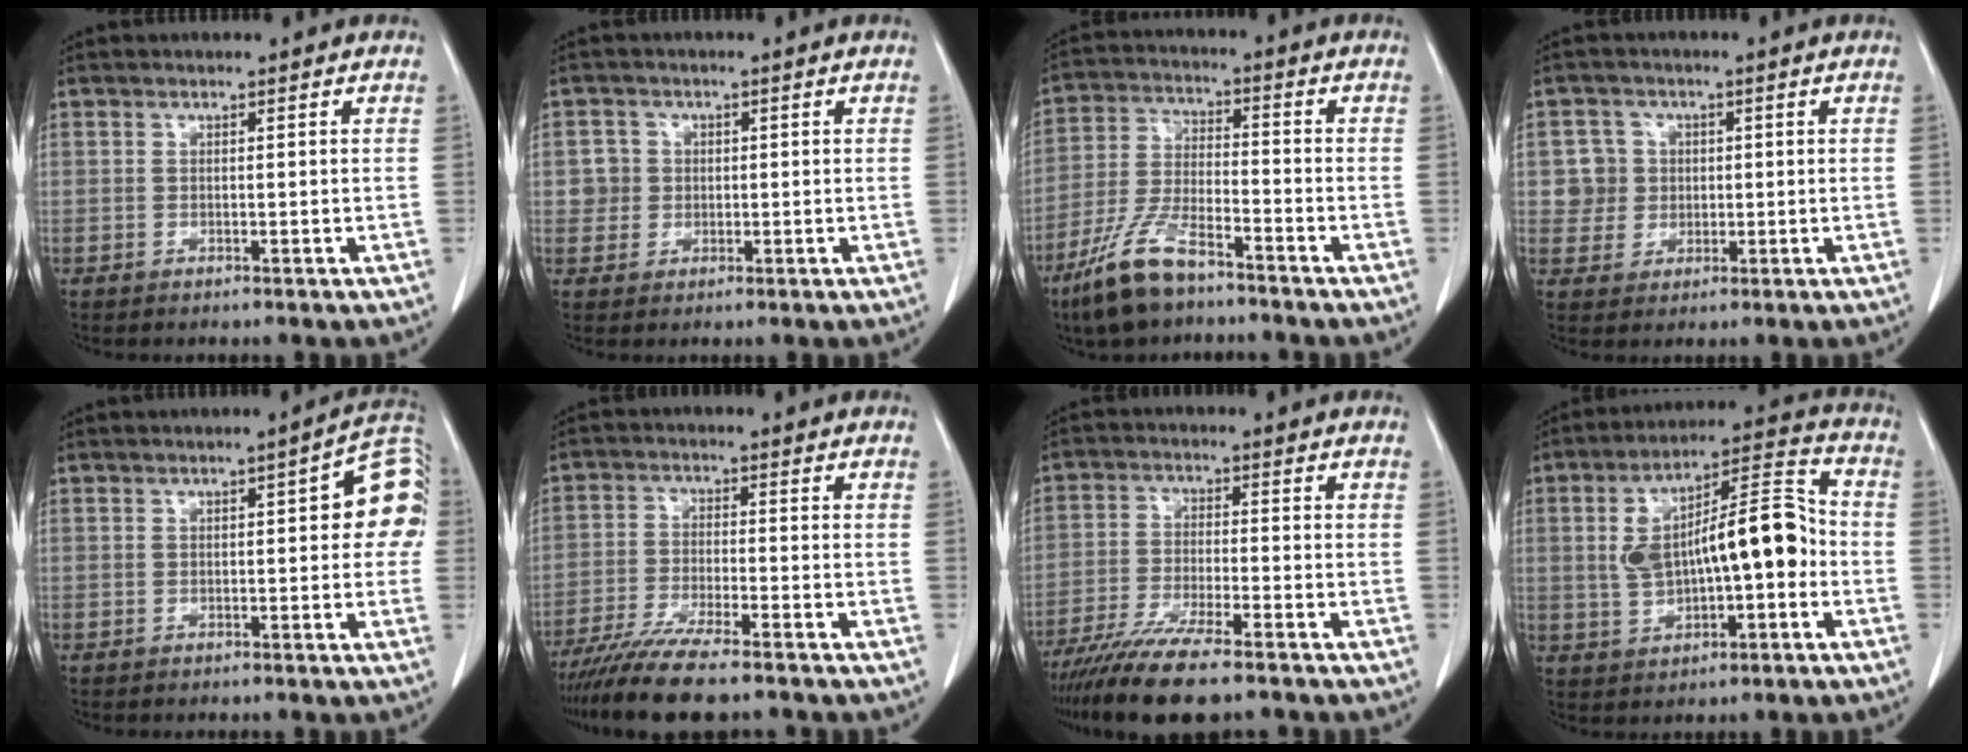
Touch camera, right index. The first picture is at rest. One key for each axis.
{"total": 3.1, "fx": 0.3, "fy": 3.0, "fz": 0.1, "tx": 0.011, "ty": 0.007, "tz": 0.004}
{"total": 10.5, "fx": -7.4, "fy": 2.8, "fz": 6.8, "tx": -0.152, "ty": -0.016, "tz": -0.143}
{"total": 4.6, "fx": 0.6, "fy": 4.6, "fz": 0.1, "tx": 0.010, "ty": 0.013, "tz": 0.014}
{"total": 7.3, "fx": 0.8, "fy": 2.3, "fz": 6.9, "tx": -0.069, "ty": 0.028, "tz": 0.001}
{"total": 11.1, "fx": -9.1, "fy": 0.6, "fz": 6.2, "tx": -0.101, "ty": -0.028, "tz": -0.152}
{"total": 12.1, "fx": -9.5, "fy": 1.1, "fz": 7.4, "tx": -0.126, "ty": -0.029, "tz": -0.160}
{"total": 14.7, "fx": -0.7, "fy": 4.9, "fz": 13.8, "tx": -0.239, "ty": 0.040, "tz": -0.003}